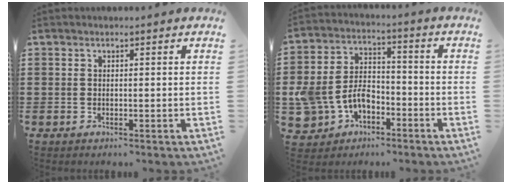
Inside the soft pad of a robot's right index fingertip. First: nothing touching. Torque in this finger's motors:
{"motor_torque": [0.73, -0.39, 0.50, 0.21]}